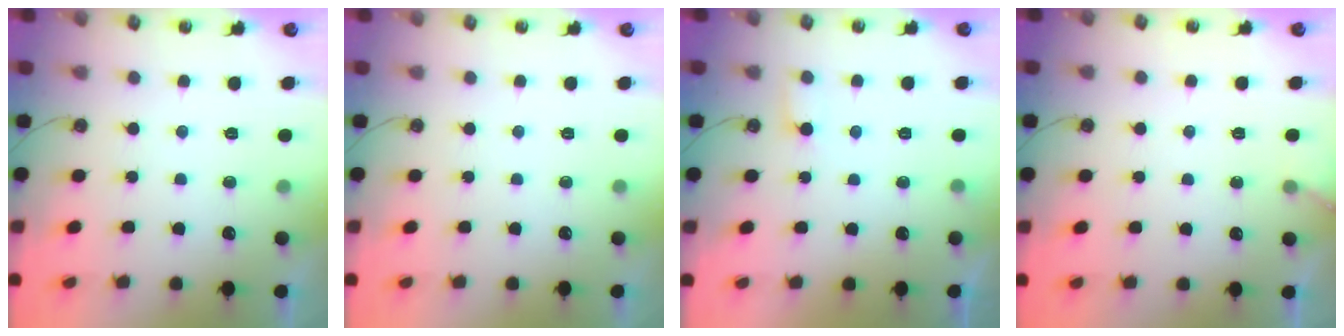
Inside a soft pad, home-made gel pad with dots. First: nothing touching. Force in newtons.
{"total": 0.0}
{"total": 5.0, "press": 5.0, "slide": 0.4}
{"total": 3.1, "press": 3.1, "slide": 0.2}